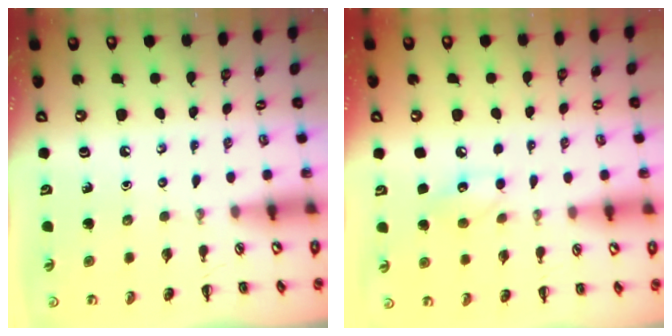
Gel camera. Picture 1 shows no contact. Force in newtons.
{"total": 7.8, "press": 7.7, "slide": 1.3}